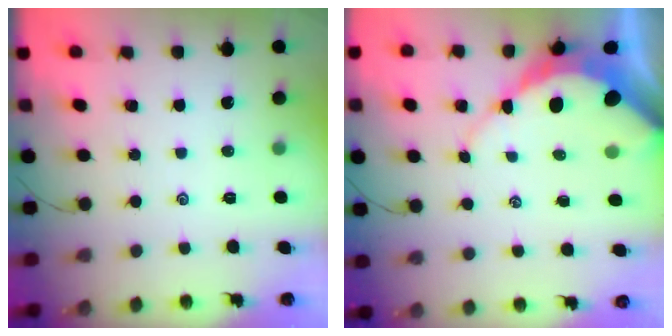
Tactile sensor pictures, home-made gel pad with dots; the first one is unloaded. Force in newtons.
{"total": 10.1, "press": 10.1, "slide": 0.8}